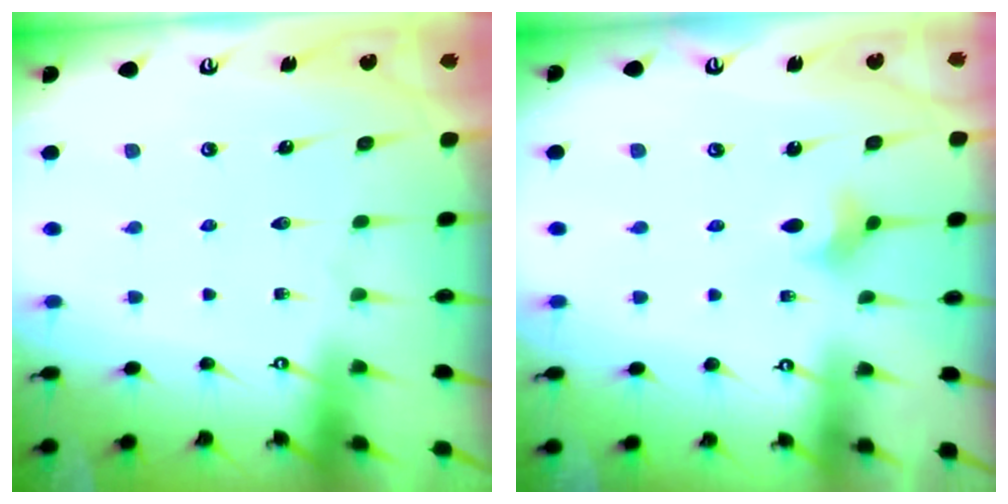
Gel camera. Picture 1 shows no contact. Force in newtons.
{"total": 2.9, "press": 2.8, "slide": 0.6}